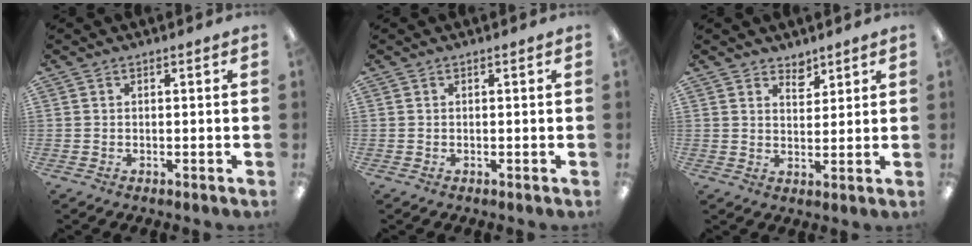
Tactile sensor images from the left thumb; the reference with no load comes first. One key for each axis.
{"total": 0.0}
{"total": 4.0, "fx": 3.5, "fy": 1.8, "fz": 0.6, "tx": 0.005, "ty": -0.025, "tz": 0.062}